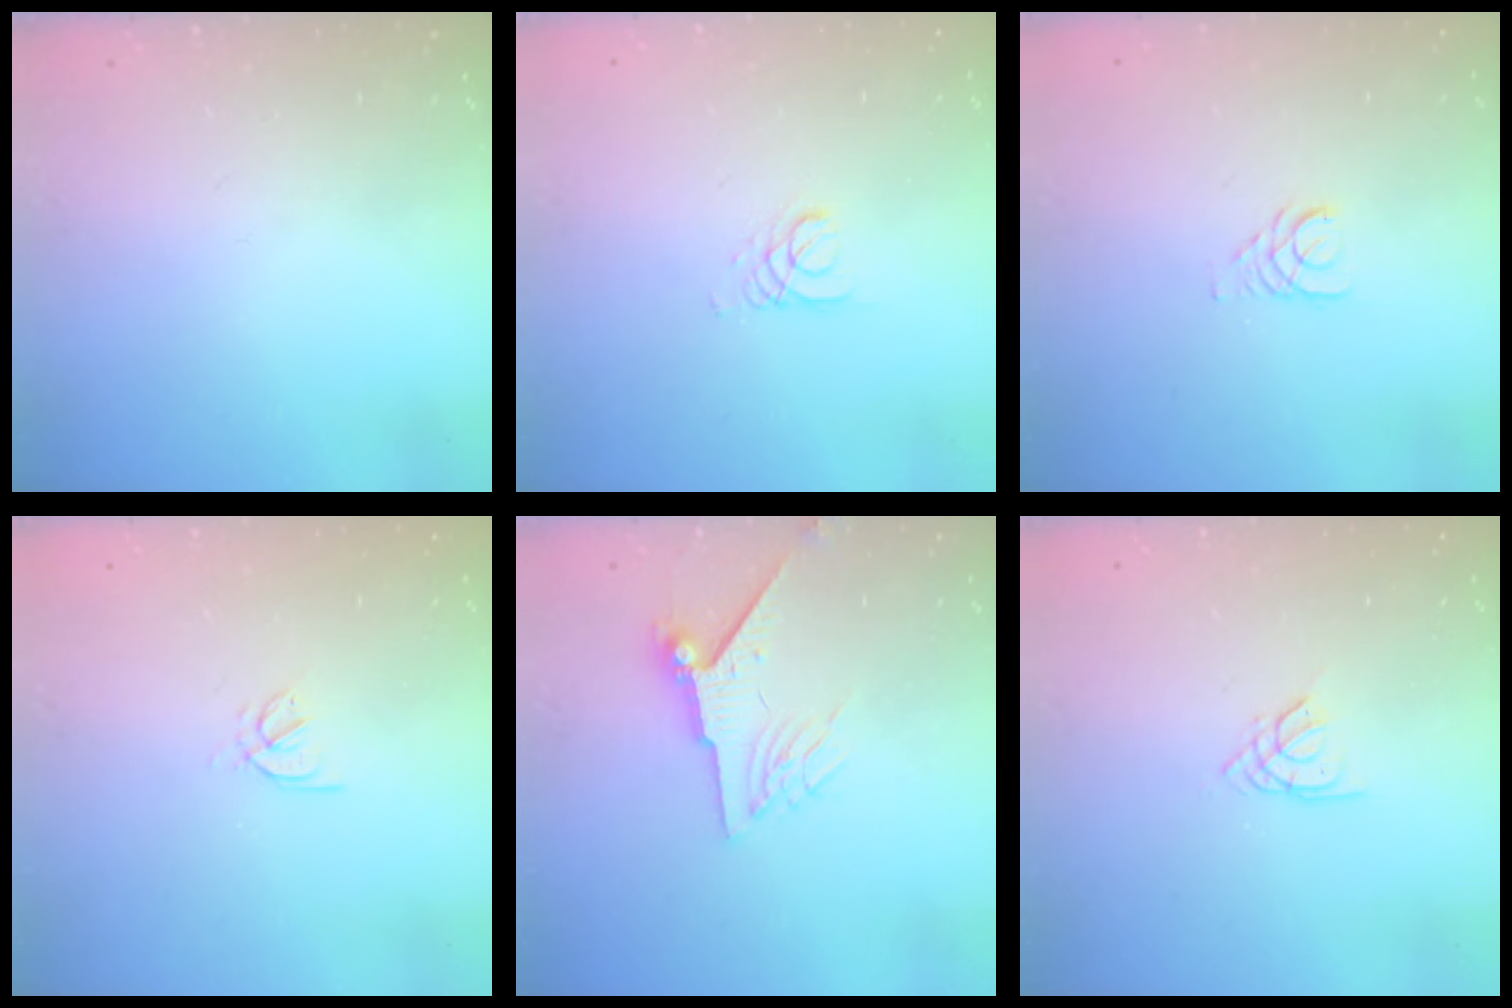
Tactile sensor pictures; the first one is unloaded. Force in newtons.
{"total": 2.7, "press": 2.7, "slide": 0.3}
{"total": 2.7, "press": 2.7, "slide": 0.2}
{"total": 2.4, "press": 2.4, "slide": 0.5}
{"total": 9.1, "press": 9.1, "slide": 1.0}
{"total": 2.5, "press": 2.4, "slide": 0.5}